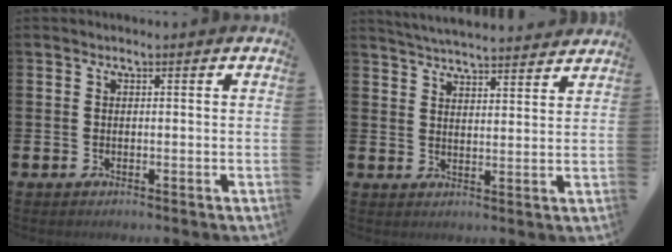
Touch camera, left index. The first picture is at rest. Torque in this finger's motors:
{"motor_torque": [0.98, -1.16, 0.31, 0.14]}